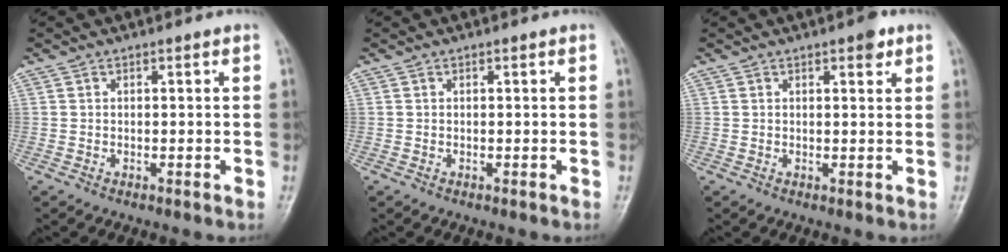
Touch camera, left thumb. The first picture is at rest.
{"total": 0.0}
{"total": 2.7, "force": [1.6, 1.0, 1.9], "torque": [-0.018, -0.006, 0.019]}